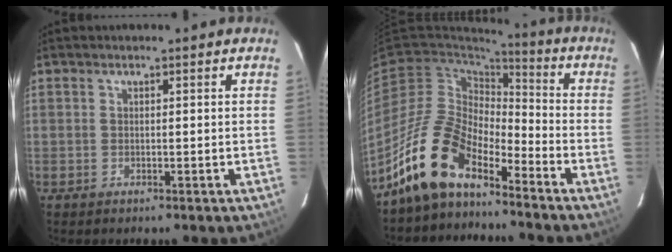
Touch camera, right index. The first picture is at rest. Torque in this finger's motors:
{"motor_torque": [0.69, -0.74, 1.05, 0.21]}